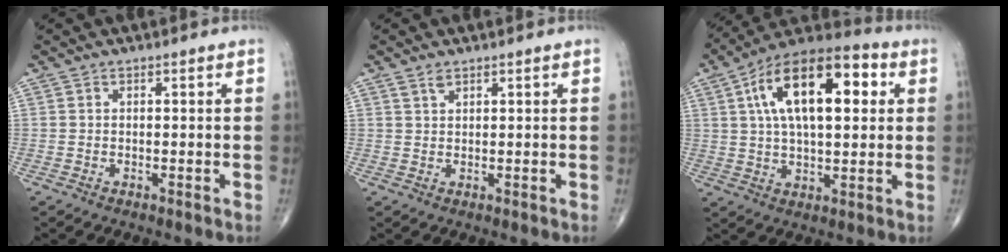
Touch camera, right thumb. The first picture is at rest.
{"total": 1.5, "force": [1.1, 0.6, 0.7], "torque": [-0.009, -0.001, 0.021]}
{"total": 20.4, "force": [5.4, 9.5, 17.2], "torque": [-0.265, 0.019, 0.077]}